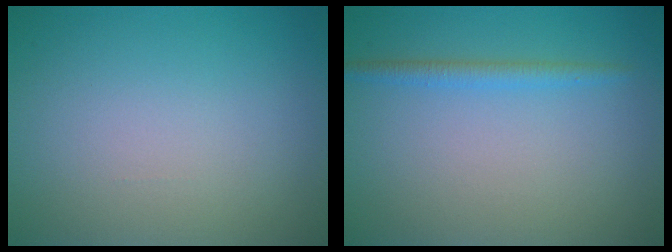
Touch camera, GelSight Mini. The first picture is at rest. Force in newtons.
{"total": 1.6, "press": 1.6, "slide": 0.1}